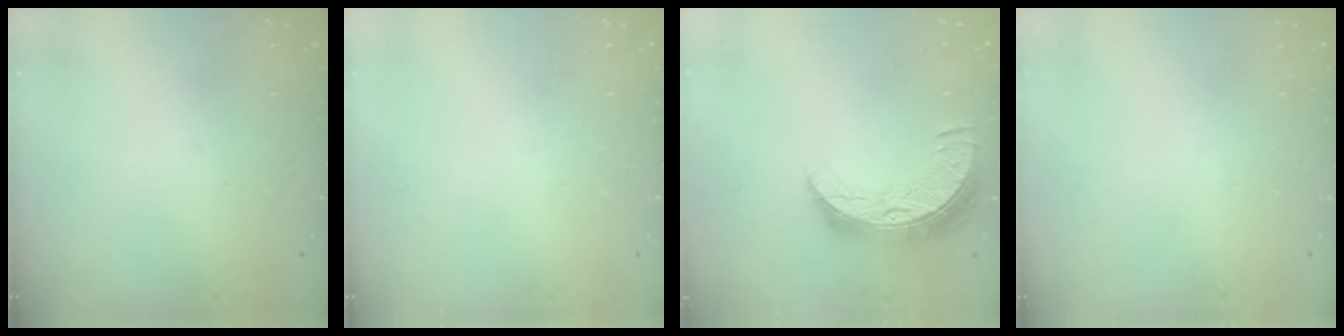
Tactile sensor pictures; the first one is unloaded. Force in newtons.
{"total": 0.0}
{"total": 11.5, "press": 11.5, "slide": 0.9}
{"total": 0.0}